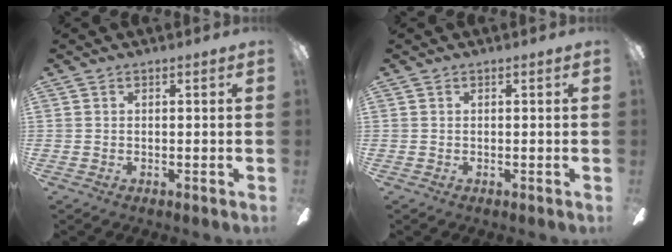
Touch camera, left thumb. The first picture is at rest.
{"total": 0.0}